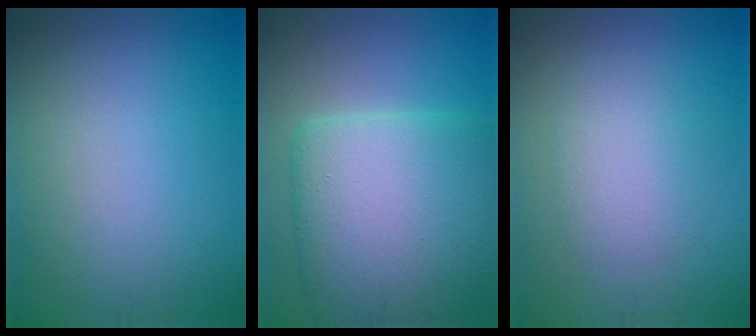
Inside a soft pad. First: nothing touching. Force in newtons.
{"total": 11.3, "press": 11.3, "slide": 0.4}
{"total": 2.8, "press": 2.8, "slide": 0.2}